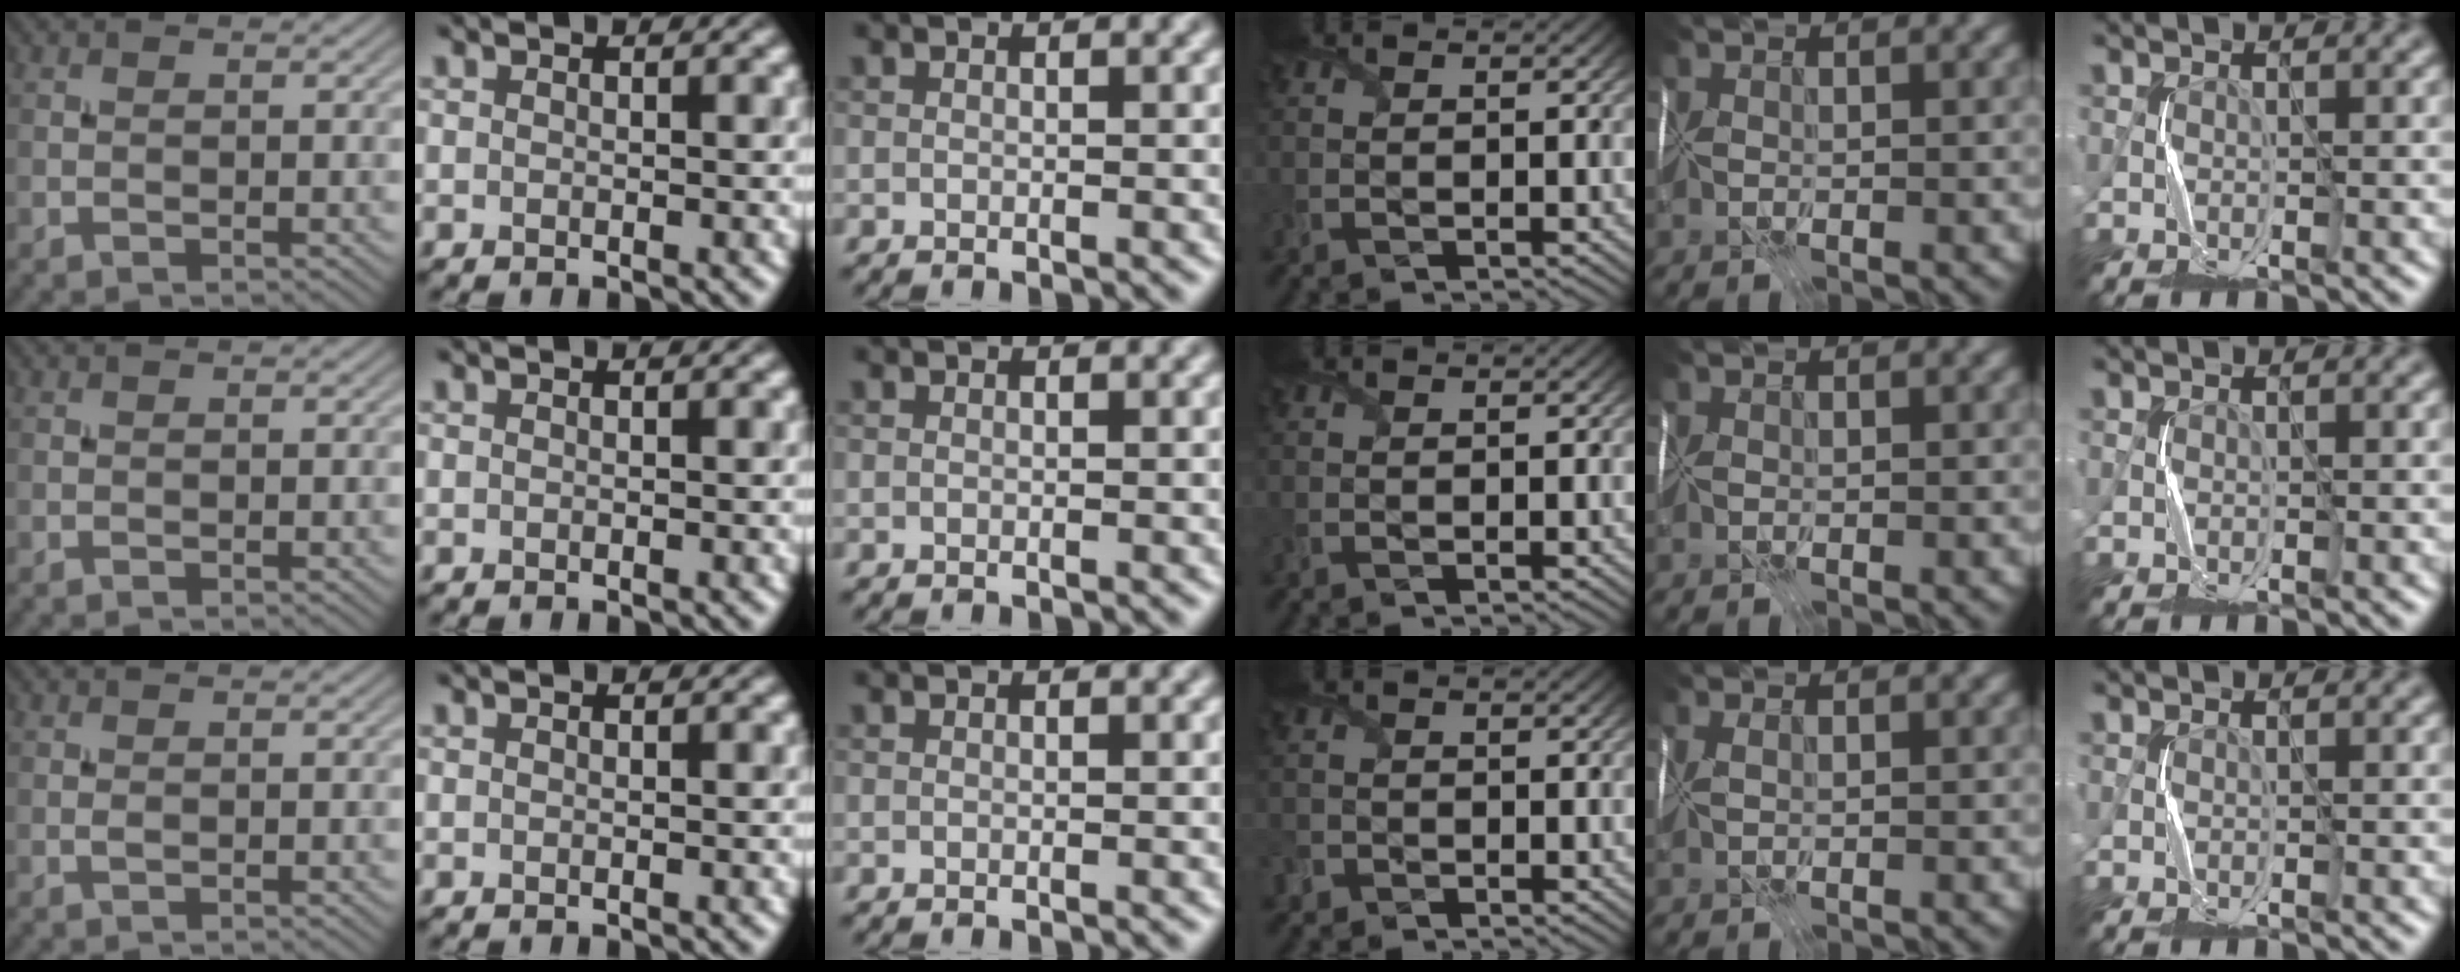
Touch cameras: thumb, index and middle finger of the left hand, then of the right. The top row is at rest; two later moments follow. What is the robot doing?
{"motion": "fold", "object": "shipping label"}